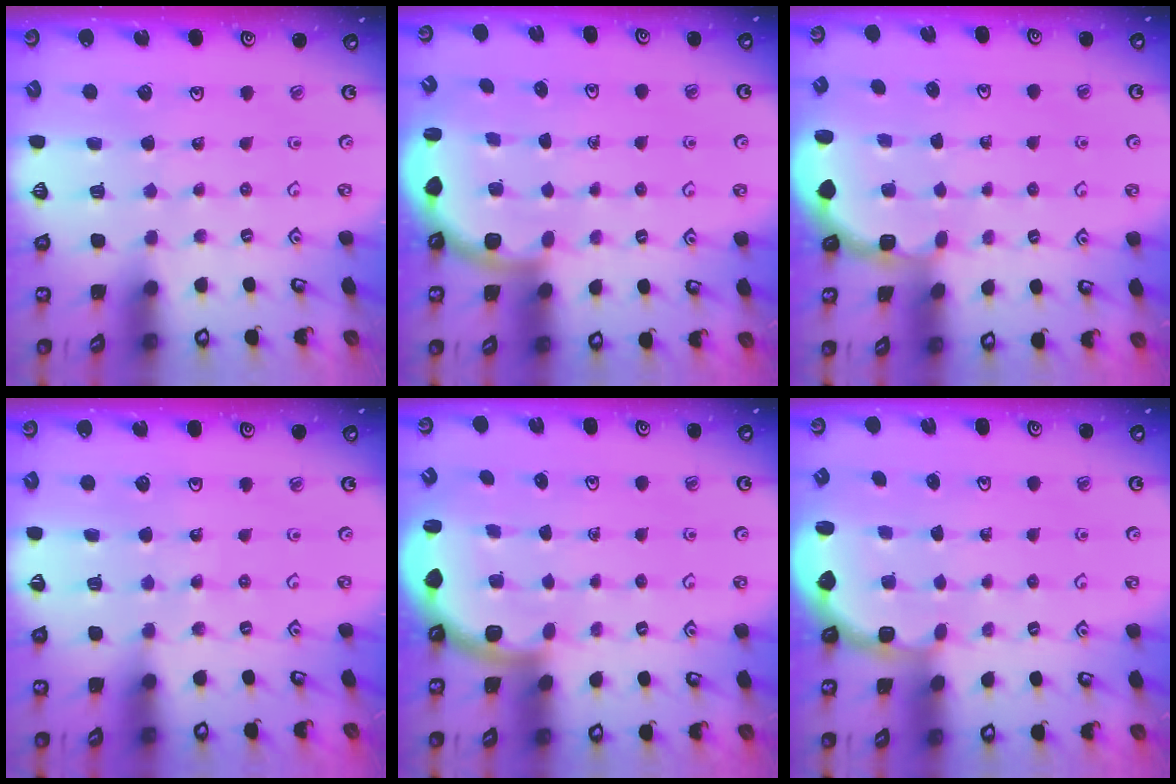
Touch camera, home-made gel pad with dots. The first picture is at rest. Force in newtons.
{"total": 3.5, "press": 2.8, "slide": 2.0}
{"total": 1.9, "press": 1.7, "slide": 0.7}
{"total": 4.9, "press": 4.9, "slide": 0.6}
{"total": 2.5, "press": 2.4, "slide": 0.7}
{"total": 2.9, "press": 2.0, "slide": 2.1}